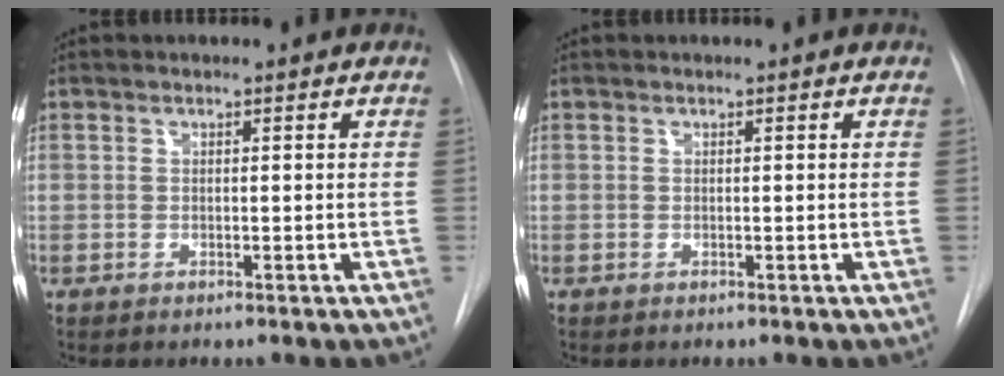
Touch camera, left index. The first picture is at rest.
{"total": 0.0}